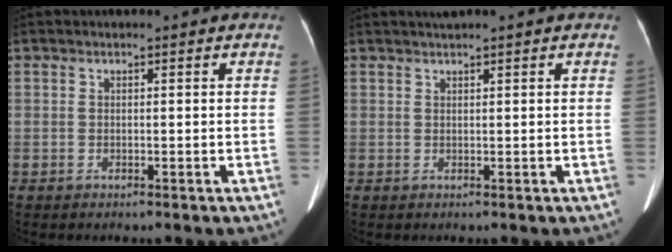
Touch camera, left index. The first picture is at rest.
{"total": 1.8, "force": [1.5, -0.2, 0.9], "torque": [-0.012, 0.018, 0.029]}